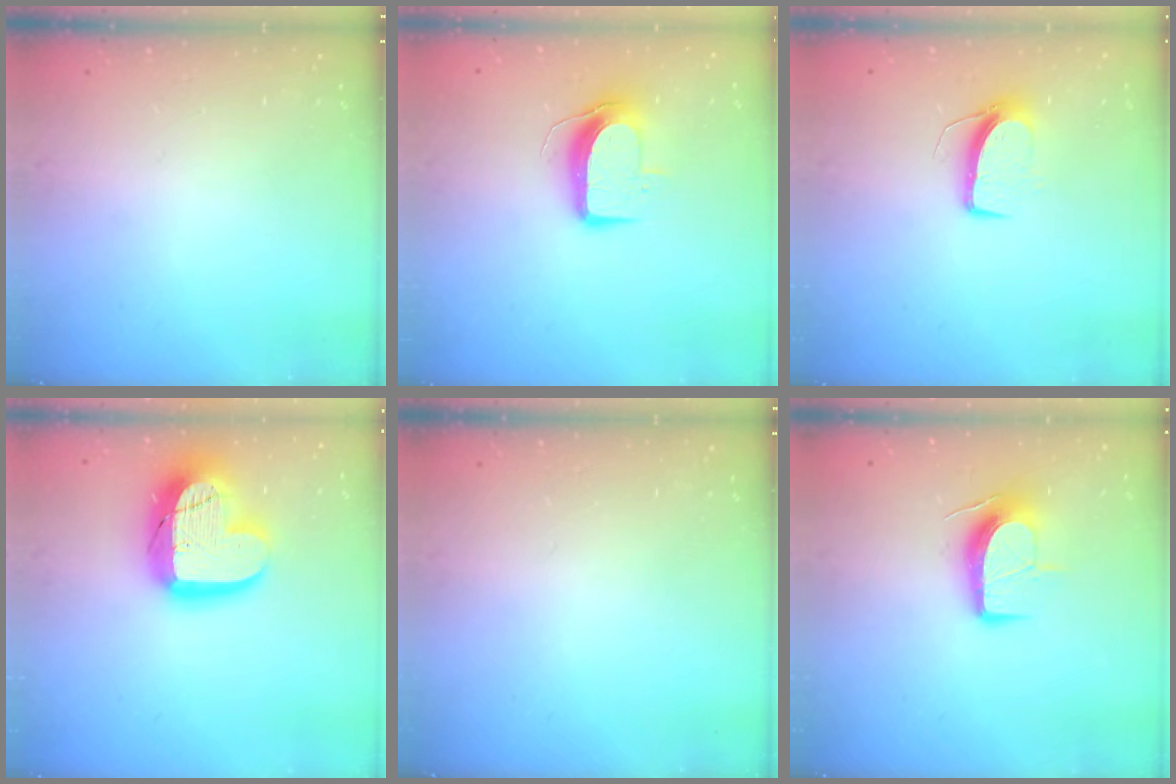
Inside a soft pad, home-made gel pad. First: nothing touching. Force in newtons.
{"total": 10.6, "press": 10.6, "slide": 0.8}
{"total": 7.8, "press": 7.7, "slide": 0.5}
{"total": 20.6, "press": 20.6, "slide": 1.5}
{"total": 0.0}
{"total": 10.5, "press": 10.5, "slide": 0.9}